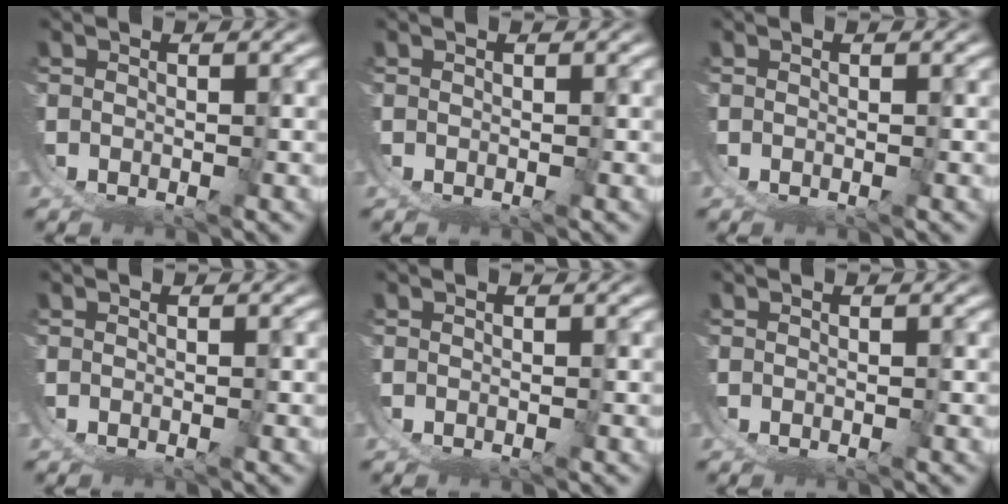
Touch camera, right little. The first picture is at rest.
{"total": 0.0}
{"total": 0.0}
{"total": 0.0}
{"total": 0.0}
{"total": 0.0}